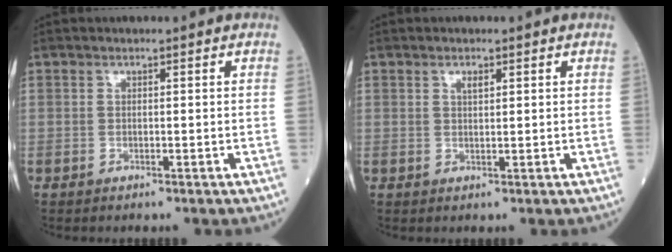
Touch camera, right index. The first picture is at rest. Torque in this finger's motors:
{"motor_torque": [0.08, 0.04, 0.03, 0.01]}